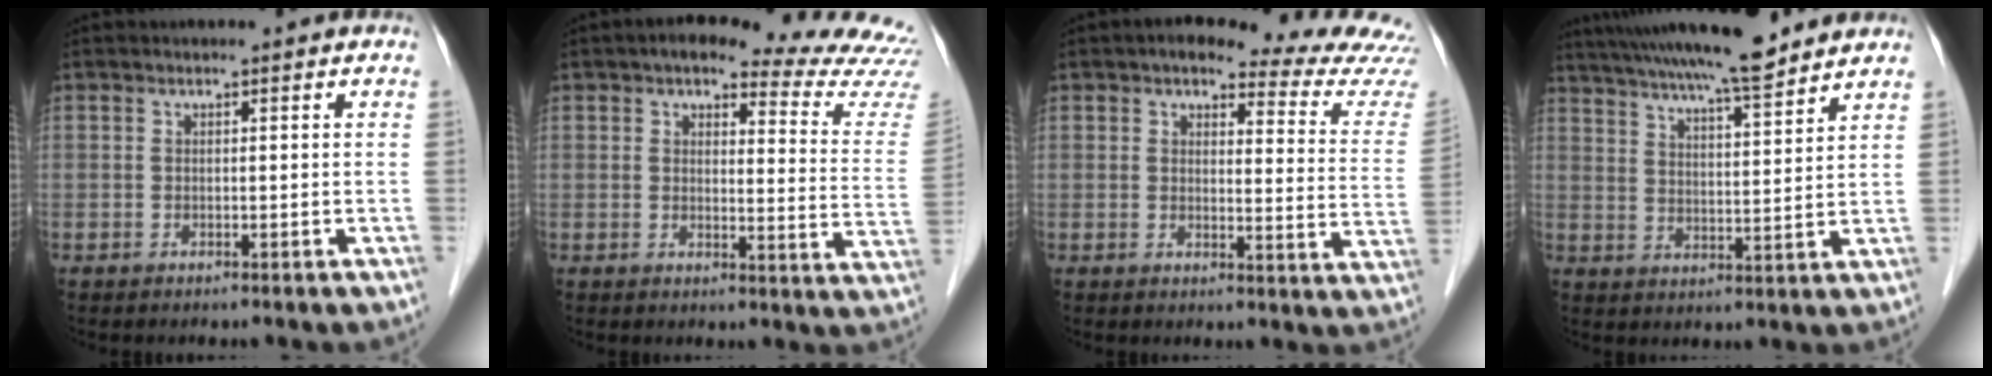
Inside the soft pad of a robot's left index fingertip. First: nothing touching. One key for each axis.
{"total": 17.1, "fx": 15.0, "fy": 2.8, "fz": 7.8, "tx": -0.081, "ty": -0.050, "tz": 0.146}
{"total": 15.5, "fx": 13.5, "fy": 2.4, "fz": 7.2, "tx": -0.074, "ty": -0.042, "tz": 0.128}
{"total": 16.1, "fx": 14.2, "fy": 0.8, "fz": 7.6, "tx": -0.130, "ty": 0.019, "tz": 0.217}